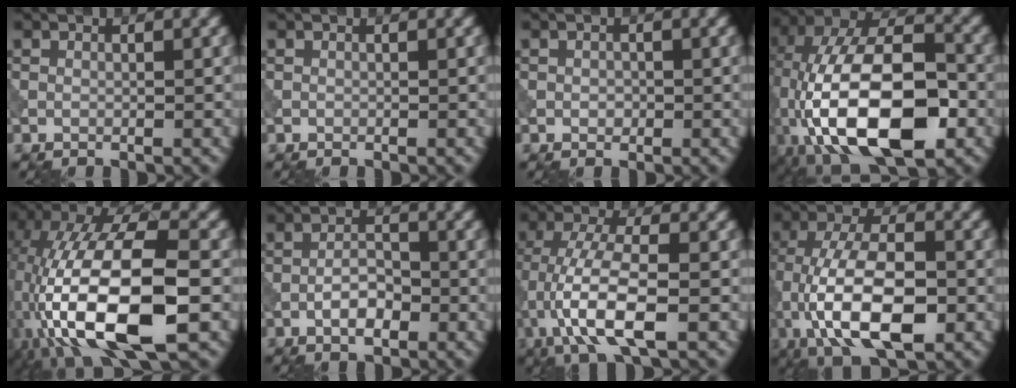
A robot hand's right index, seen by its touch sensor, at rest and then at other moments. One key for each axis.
{"total": 0.0}
{"total": 0.7, "fx": -0.1, "fy": 0.6, "fz": 0.5, "tx": -0.006, "ty": -0.003, "tz": -0.002}
{"total": 16.1, "fx": -4.1, "fy": 8.3, "fz": 13.2, "tx": -0.237, "ty": 0.011, "tz": -0.078}
{"total": 15.7, "fx": -4.1, "fy": 6.9, "fz": 13.5, "tx": -0.258, "ty": 0.001, "tz": -0.072}
{"total": 3.0, "fx": -1.2, "fy": 1.3, "fz": 2.4, "tx": -0.041, "ty": 0.004, "tz": -0.026}
{"total": 8.7, "fx": -2.8, "fy": 2.6, "fz": 7.8, "tx": -0.155, "ty": 0.008, "tz": -0.059}
{"total": 11.6, "fx": -3.3, "fy": 5.2, "fz": 9.9, "tx": -0.180, "ty": 0.004, "tz": -0.065}